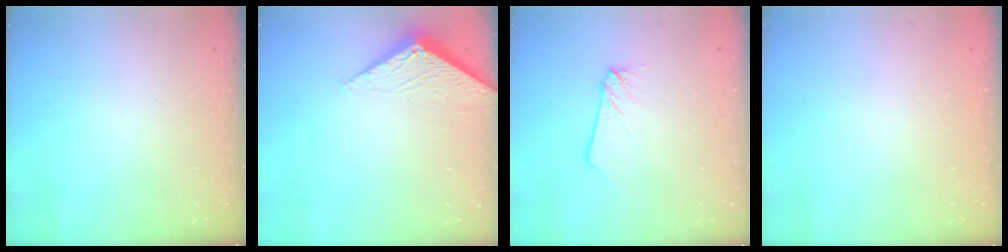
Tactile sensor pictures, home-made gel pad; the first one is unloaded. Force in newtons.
{"total": 2.6, "press": 2.6, "slide": 0.3}
{"total": 2.0, "press": 2.0, "slide": 0.1}
{"total": 0.0}